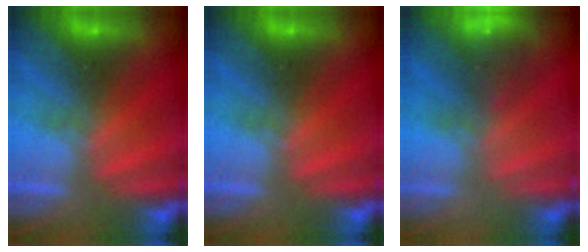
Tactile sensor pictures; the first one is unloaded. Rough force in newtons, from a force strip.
{"total": 0.0}
{"total": 6.6}